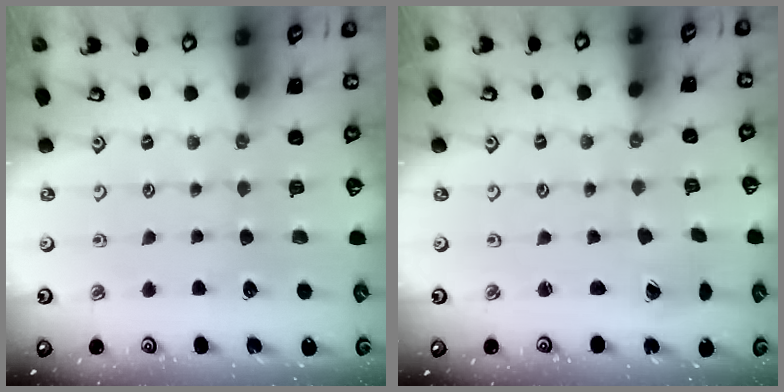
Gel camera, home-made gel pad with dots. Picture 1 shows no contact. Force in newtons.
{"total": 1.1, "press": 1.1, "slide": 0.0}